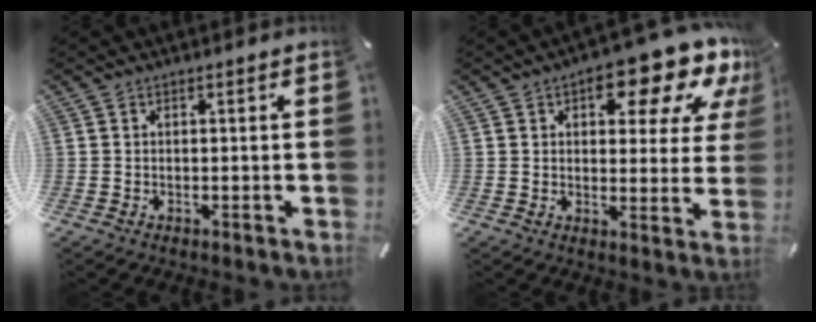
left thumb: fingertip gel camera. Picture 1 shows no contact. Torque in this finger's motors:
{"motor_torque": [2.43, 2.58, 1.56, -1.21, 0.31]}